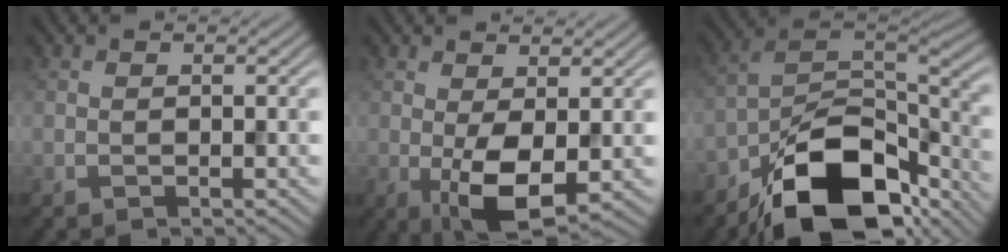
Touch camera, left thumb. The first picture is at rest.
{"total": 5.8, "force": [-0.3, 2.5, 5.2], "torque": [-0.103, -0.005, -0.002]}
{"total": 15.7, "force": [-10.1, 7.5, 9.3], "torque": [-0.172, -0.020, -0.182]}